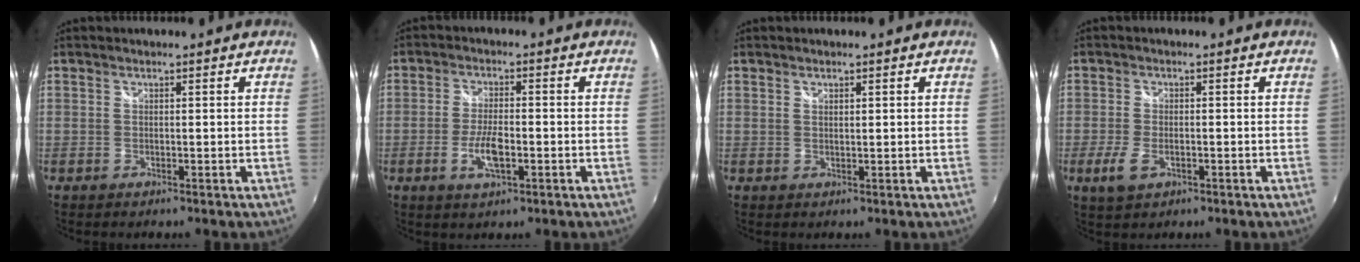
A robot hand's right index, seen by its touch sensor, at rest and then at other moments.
{"total": 5.5, "force": [-1.9, 1.8, 4.9], "torque": [-0.102, -0.005, -0.036]}
{"total": 0.8, "force": [0.6, 0.1, 0.4], "torque": [-0.006, 0.000, 0.011]}
{"total": 4.3, "force": [-1.9, 2.2, 3.2], "torque": [-0.078, -0.009, -0.035]}